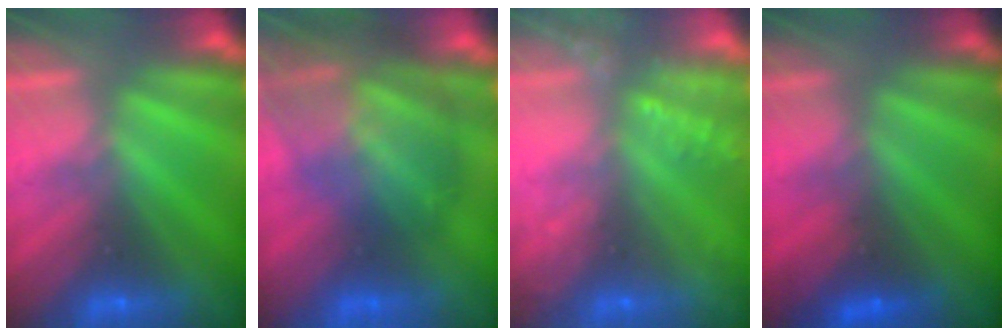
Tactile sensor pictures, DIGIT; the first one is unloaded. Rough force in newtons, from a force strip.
{"total": 7.4}
{"total": 6.9}
{"total": 1.6}